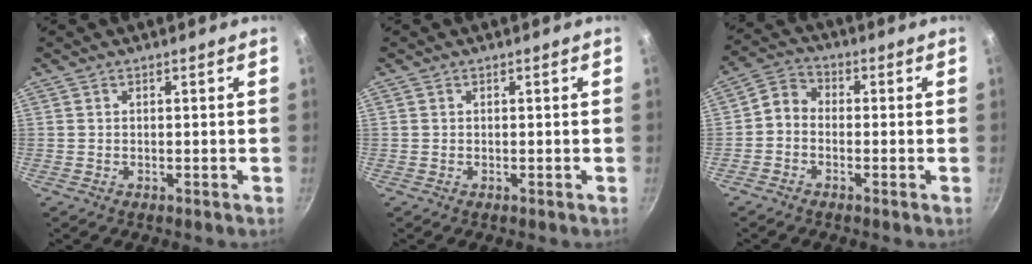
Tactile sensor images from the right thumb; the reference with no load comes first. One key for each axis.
{"total": 0.0}
{"total": 4.2, "fx": -1.4, "fy": 3.3, "fz": 2.3, "tx": -0.039, "ty": 0.026, "tz": -0.044}